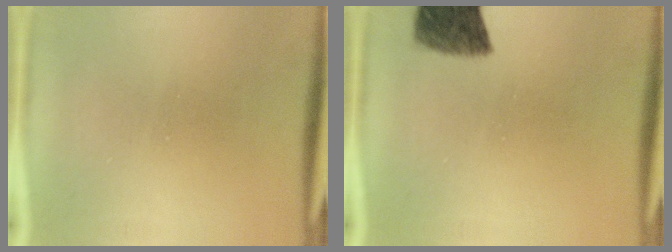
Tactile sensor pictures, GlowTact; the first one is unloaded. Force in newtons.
{"total": 7.8}